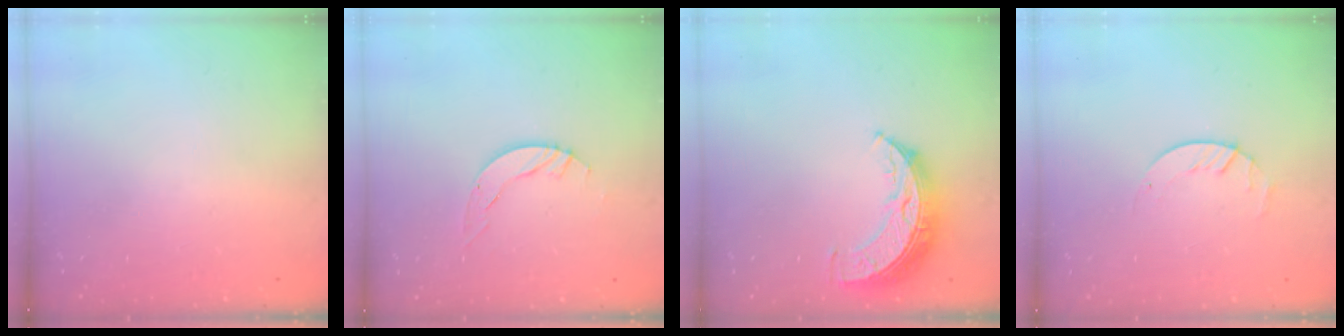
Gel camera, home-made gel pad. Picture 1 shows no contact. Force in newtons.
{"total": 4.9, "press": 4.9, "slide": 0.5}
{"total": 8.4, "press": 8.4, "slide": 0.7}
{"total": 1.4, "press": 1.4, "slide": 0.2}